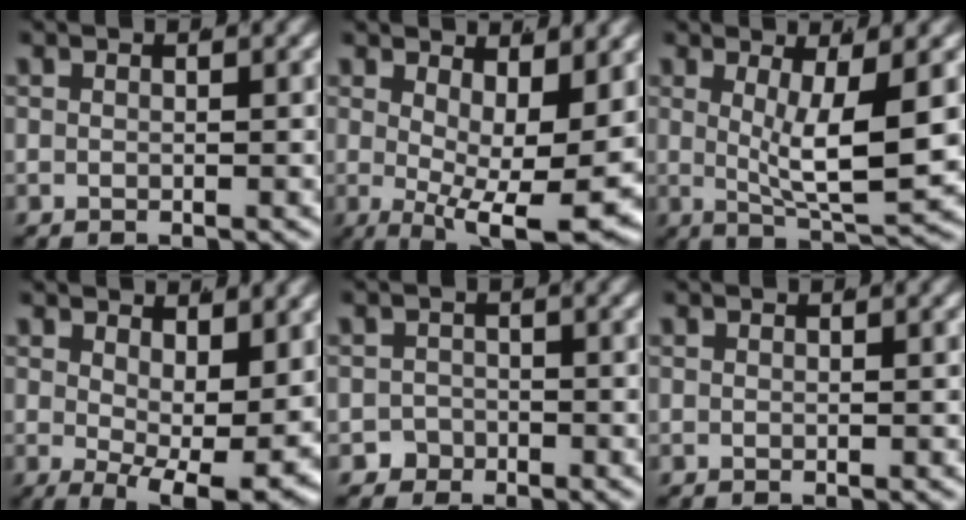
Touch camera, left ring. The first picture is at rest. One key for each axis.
{"total": 8.1, "fx": -1.5, "fy": 2.6, "fz": 7.5, "tx": -0.106, "ty": -0.041, "tz": -0.003}
{"total": 6.2, "fx": 1.0, "fy": 1.5, "fz": 5.9, "tx": -0.092, "ty": -0.022, "tz": 0.028}
{"total": 6.1, "fx": -1.1, "fy": 2.0, "fz": 5.6, "tx": -0.073, "ty": -0.038, "tz": 0.001}
{"total": 2.5, "fx": -1.8, "fy": 1.7, "fz": -0.3, "tx": 0.005, "ty": -0.013, "tz": -0.029}
{"total": 0.0}